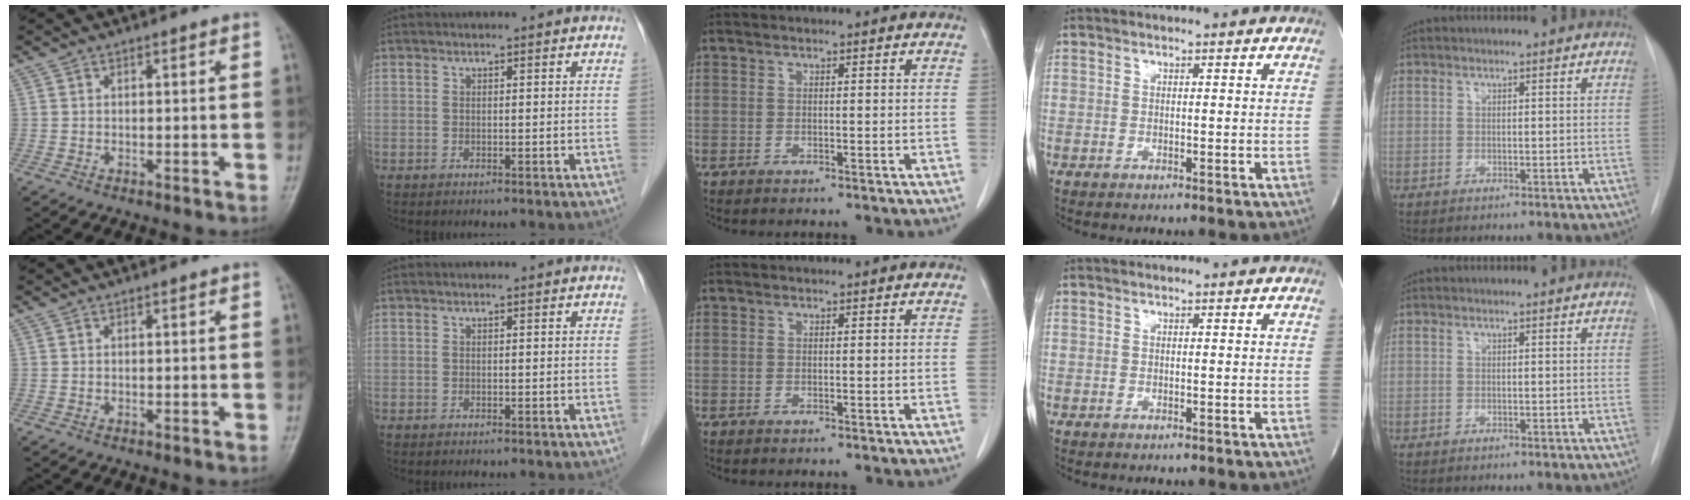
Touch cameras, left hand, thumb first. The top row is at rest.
{}